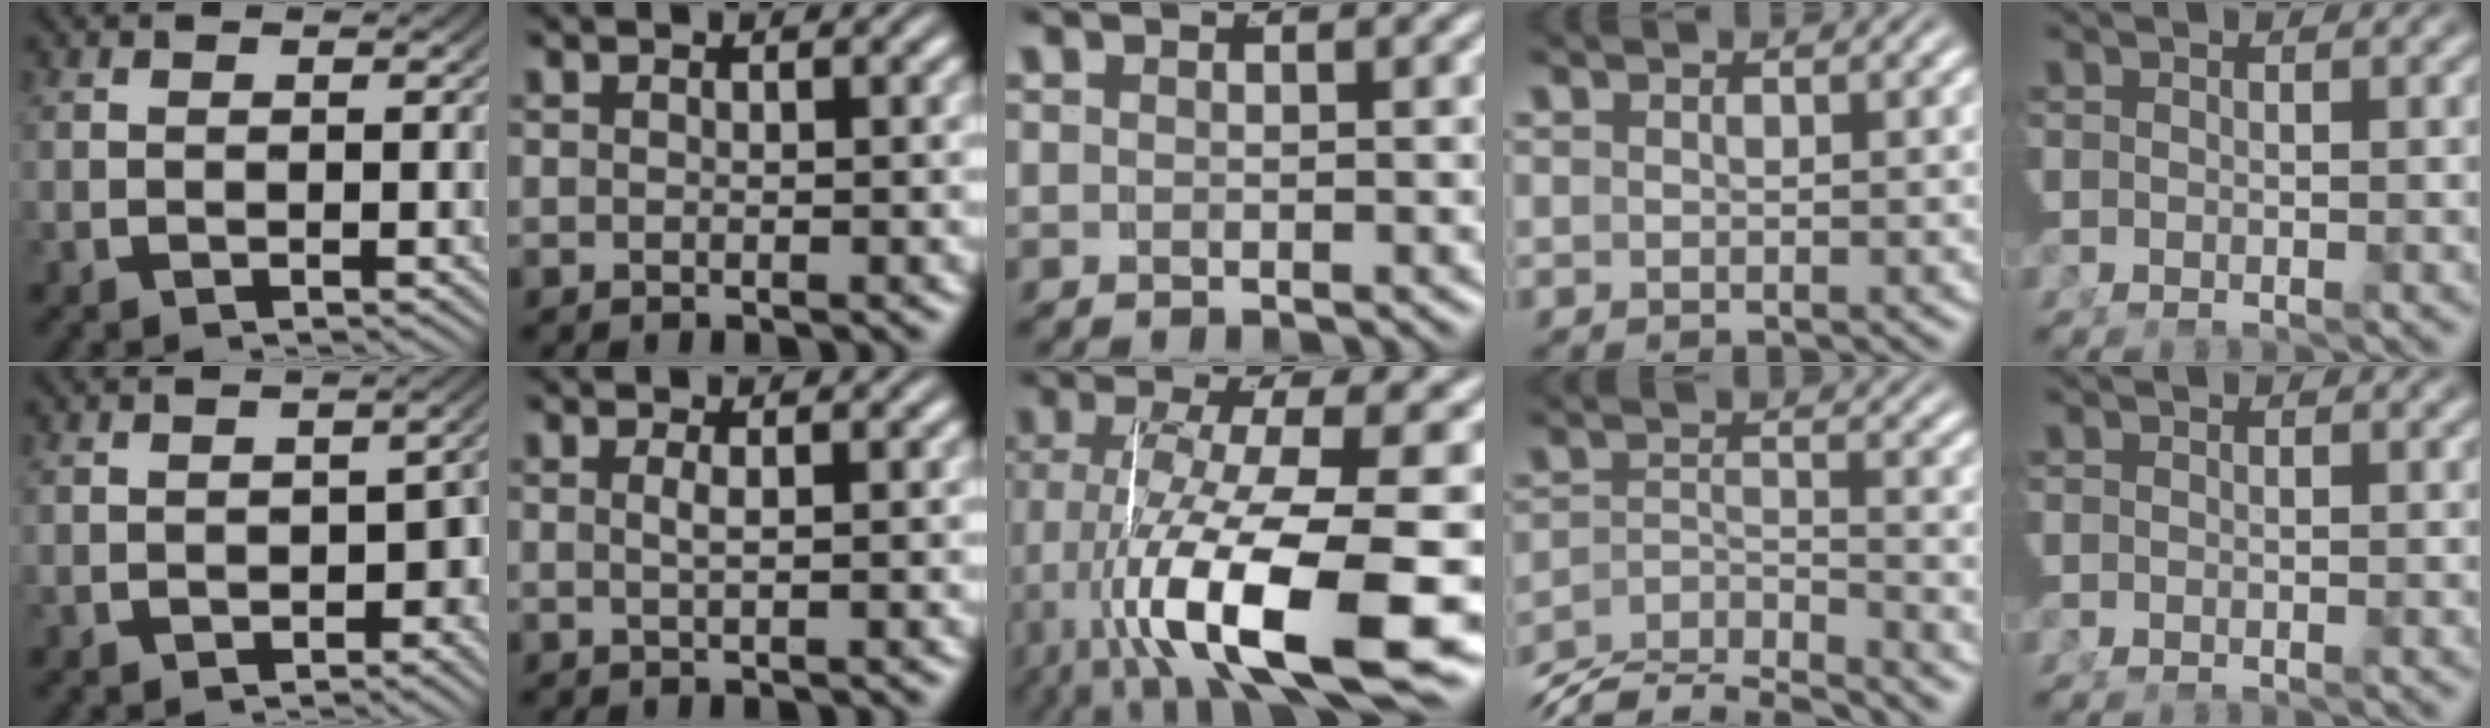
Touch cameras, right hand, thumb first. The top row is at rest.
{"thumb": {"total": 2.6, "force": [-1.4, 1.6, 1.5], "torque": [-0.020, -0.015, -0.012]}, "index": {"total": 0.9, "force": [0.1, -0.2, 0.9], "torque": [-0.020, -0.007, 0.005]}, "middle": {"total": 10.7, "force": [-2.4, 3.4, 9.8], "torque": [-0.177, -0.025, -0.020]}, "ring": {"total": 7.2, "force": [-5.2, 3.6, 3.5], "torque": [-0.065, -0.032, -0.079]}}